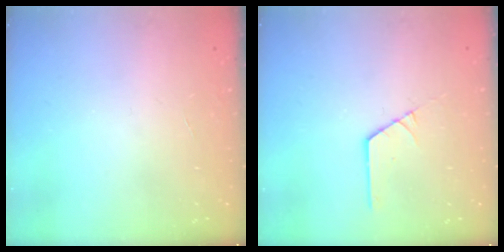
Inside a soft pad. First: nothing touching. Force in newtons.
{"total": 1.3, "press": 1.3, "slide": 0.2}